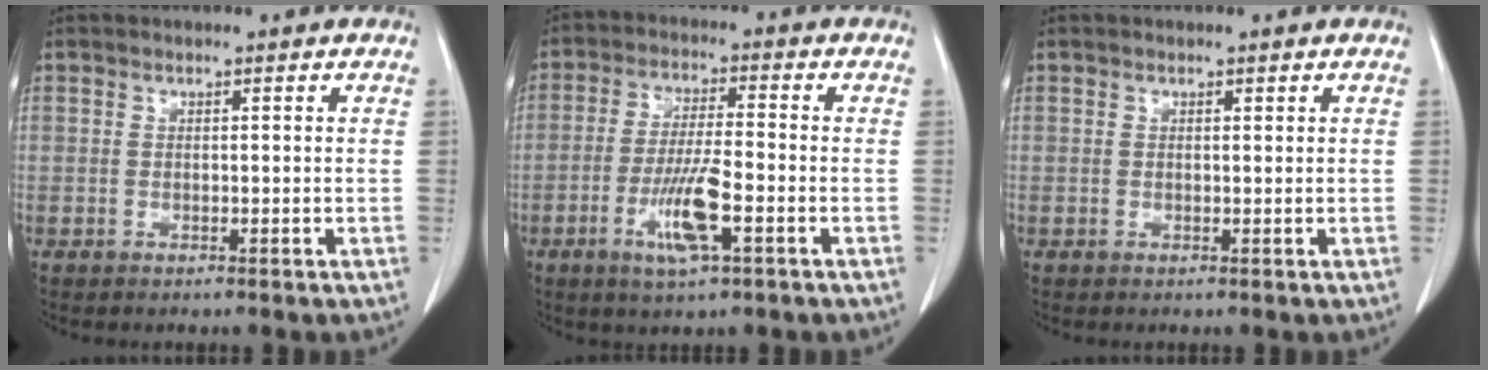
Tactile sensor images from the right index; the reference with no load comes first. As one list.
[{"total": 8.2, "force": [-3.2, 0.9, 7.5], "torque": [-0.148, -0.009, -0.055]}, {"total": 0.0}]